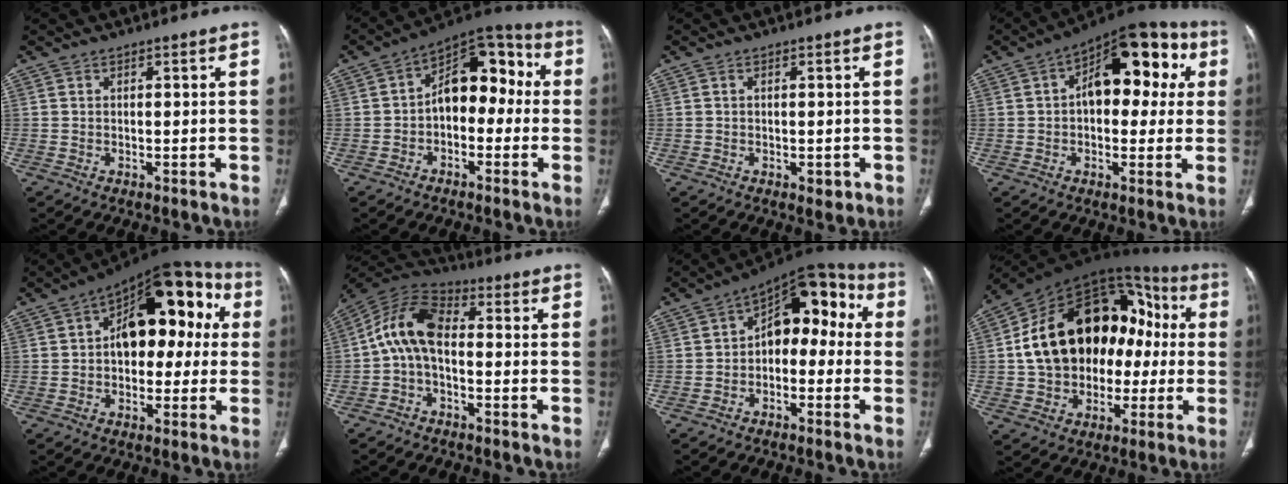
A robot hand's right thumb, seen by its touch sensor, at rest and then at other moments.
{"total": 13.2, "force": [-0.4, 8.4, 10.2], "torque": [-0.103, 0.052, -0.023]}
{"total": 2.0, "force": [-0.5, 1.2, 1.6], "torque": [-0.016, -0.001, -0.003]}
{"total": 17.9, "force": [3.8, 9.9, 14.4], "torque": [-0.147, 0.032, 0.045]}
{"total": 19.3, "force": [3.0, 10.9, 15.6], "torque": [-0.172, 0.045, 0.035]}
{"total": 10.3, "force": [-0.9, 6.0, 8.4], "torque": [-0.154, 0.033, -0.032]}
{"total": 13.2, "force": [0.2, 8.3, 10.3], "torque": [-0.091, 0.054, -0.014]}
{"total": 26.3, "force": [0.7, 18.2, 19.1], "torque": [-0.283, 0.052, 0.016]}